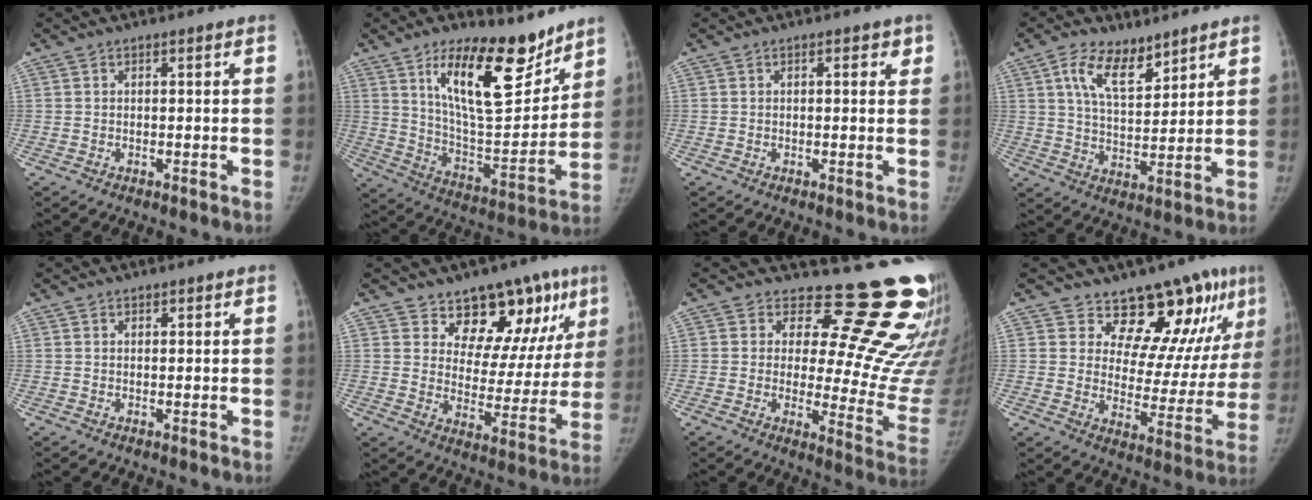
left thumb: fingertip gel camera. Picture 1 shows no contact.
{"total": 20.0, "force": [12.6, 7.9, 13.4], "torque": [-0.165, -0.092, 0.218]}
{"total": 1.9, "force": [0.9, 1.0, 1.4], "torque": [-0.003, -0.001, 0.007]}
{"total": 9.7, "force": [6.0, 4.8, 5.9], "torque": [-0.087, -0.036, 0.115]}
{"total": 0.6, "force": [0.5, 0.4, 0.1], "torque": [0.007, -0.003, 0.005]}
{"total": 16.7, "force": [10.9, 9.4, 8.4], "torque": [-0.040, -0.061, 0.146]}
{"total": 22.7, "force": [16.7, 8.8, 12.5], "torque": [-0.114, -0.132, 0.194]}
{"total": 16.6, "force": [11.5, 7.4, 9.3], "torque": [-0.065, -0.084, 0.151]}